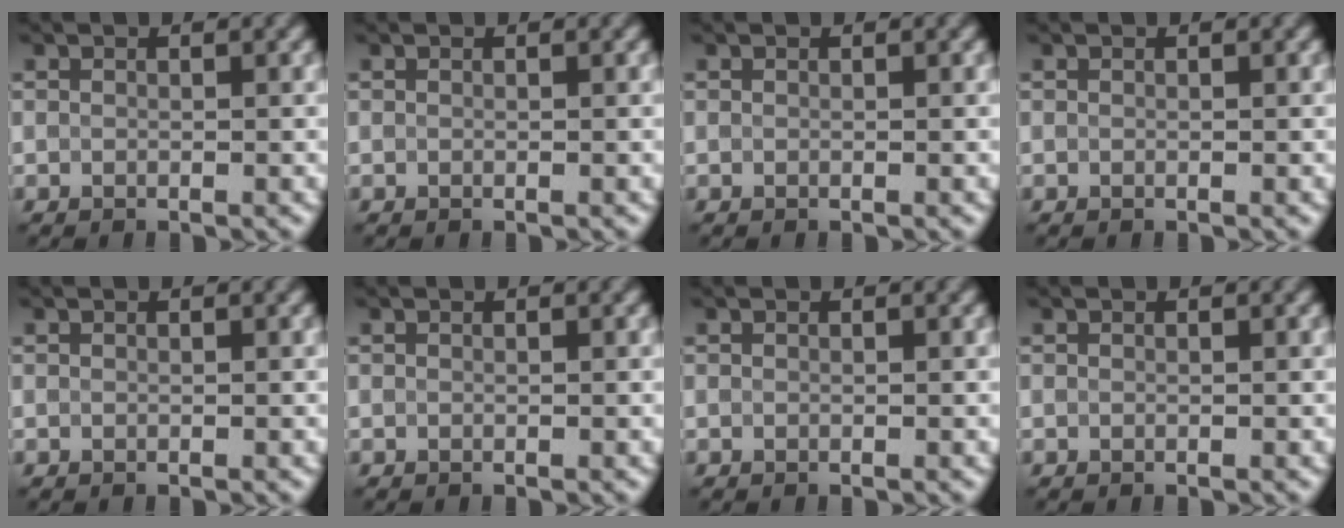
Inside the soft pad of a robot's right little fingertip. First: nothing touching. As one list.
[{"total": 0.0}, {"total": 0.0}, {"total": 0.0}, {"total": 0.0}, {"total": 0.0}, {"total": 0.0}, {"total": 0.0}]